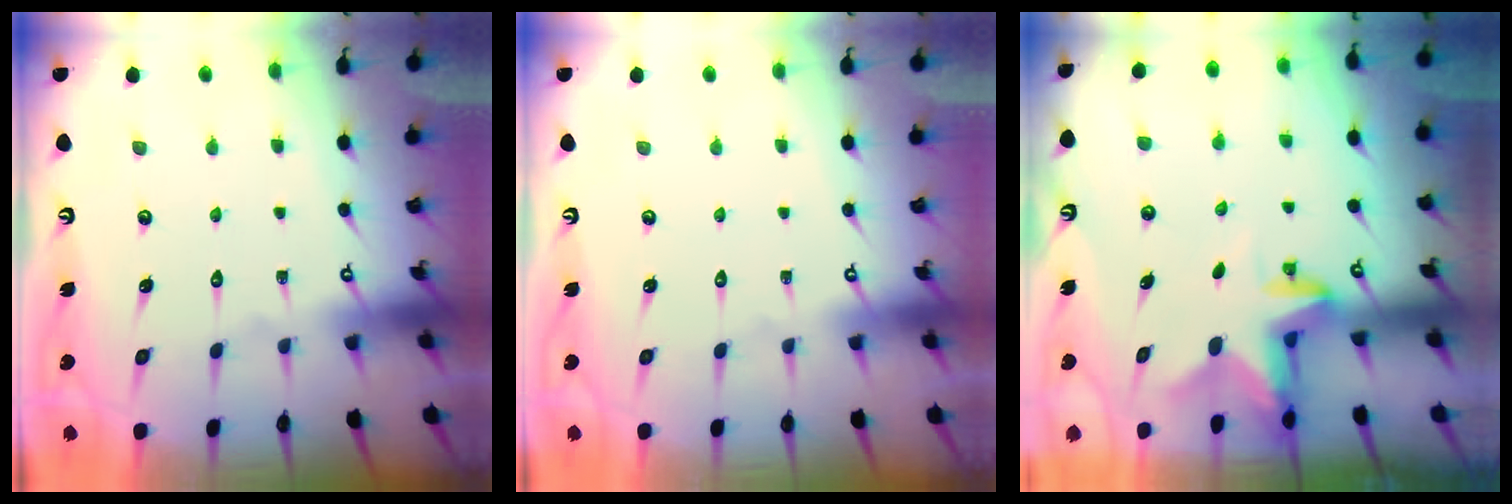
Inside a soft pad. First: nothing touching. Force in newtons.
{"total": 0.0}
{"total": 2.8, "press": 2.7, "slide": 0.5}